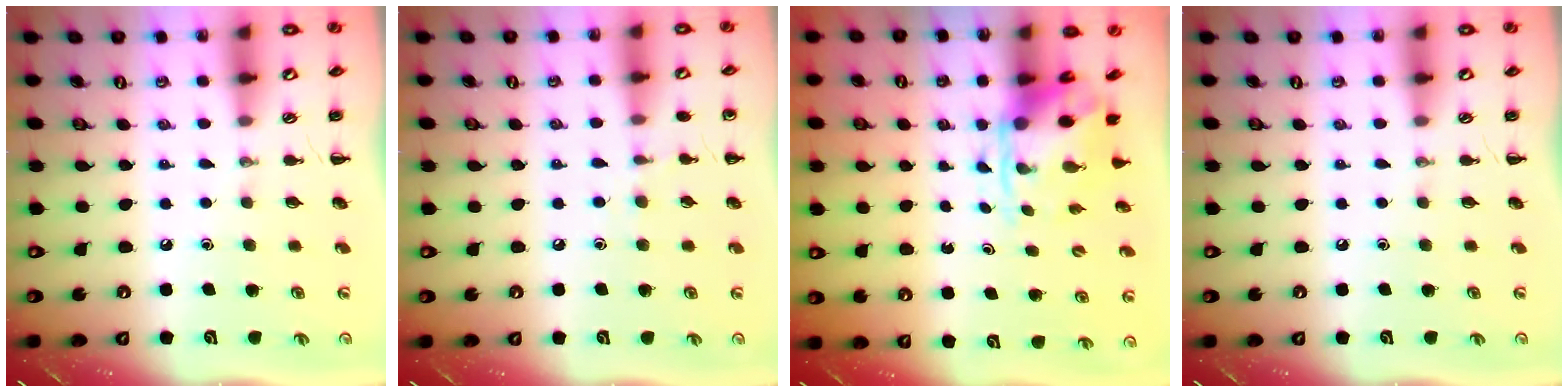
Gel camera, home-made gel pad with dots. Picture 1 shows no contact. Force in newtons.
{"total": 5.8, "press": 5.6, "slide": 1.7}
{"total": 3.6, "press": 3.5, "slide": 1.0}
{"total": 0.0}